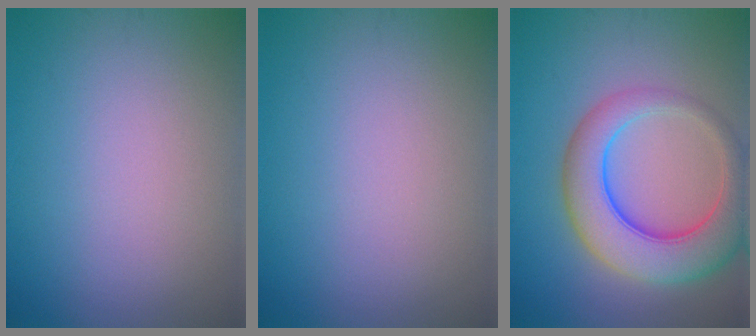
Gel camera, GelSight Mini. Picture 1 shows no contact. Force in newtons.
{"total": 0.0}
{"total": 8.1, "press": 8.1, "slide": 0.5}